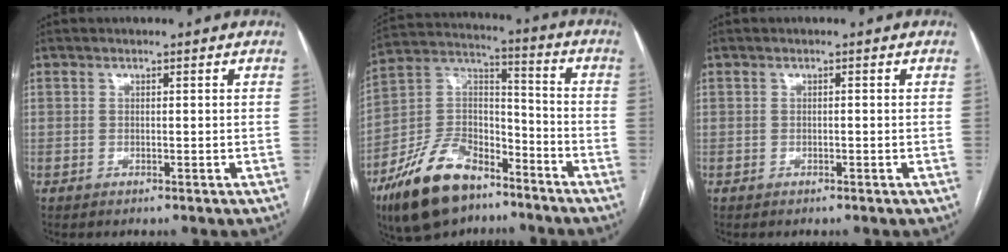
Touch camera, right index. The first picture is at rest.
{"total": 17.8, "force": [-12.0, 8.4, 10.1], "torque": [-0.207, 0.022, -0.212]}
{"total": 0.0}